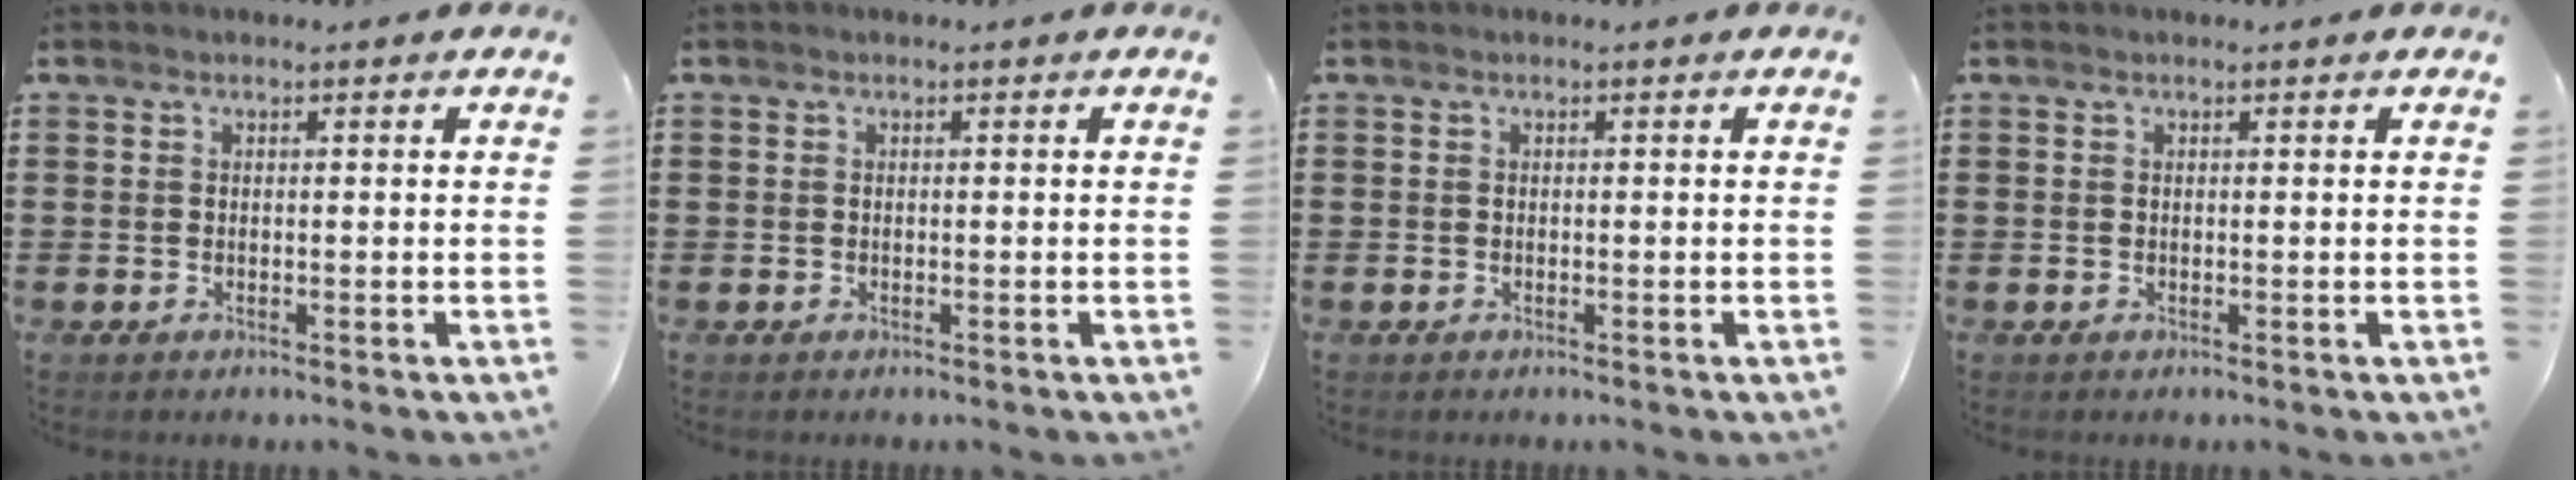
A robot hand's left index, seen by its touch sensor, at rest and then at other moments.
{"total": 0.0}
{"total": 0.0}
{"total": 0.0}